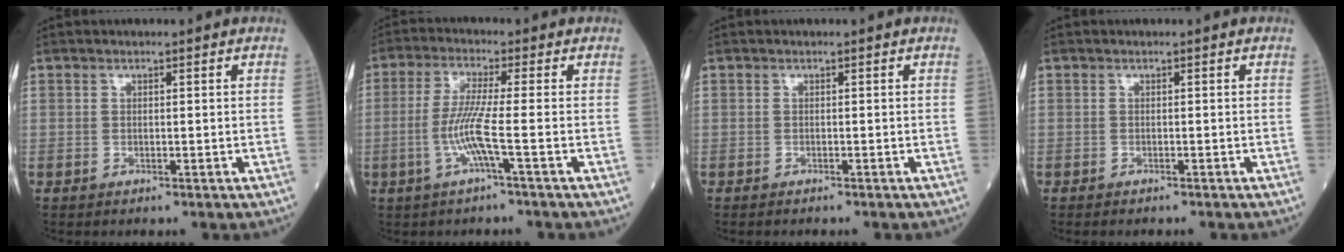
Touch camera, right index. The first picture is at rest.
{"total": 6.0, "force": [-1.7, -0.8, 5.7], "torque": [-0.122, -0.004, -0.039]}
{"total": 1.1, "force": [-1.0, 0.2, 0.4], "torque": [-0.006, -0.002, -0.013]}
{"total": 1.5, "force": [-1.3, 0.3, 0.5], "torque": [-0.007, -0.003, -0.017]}